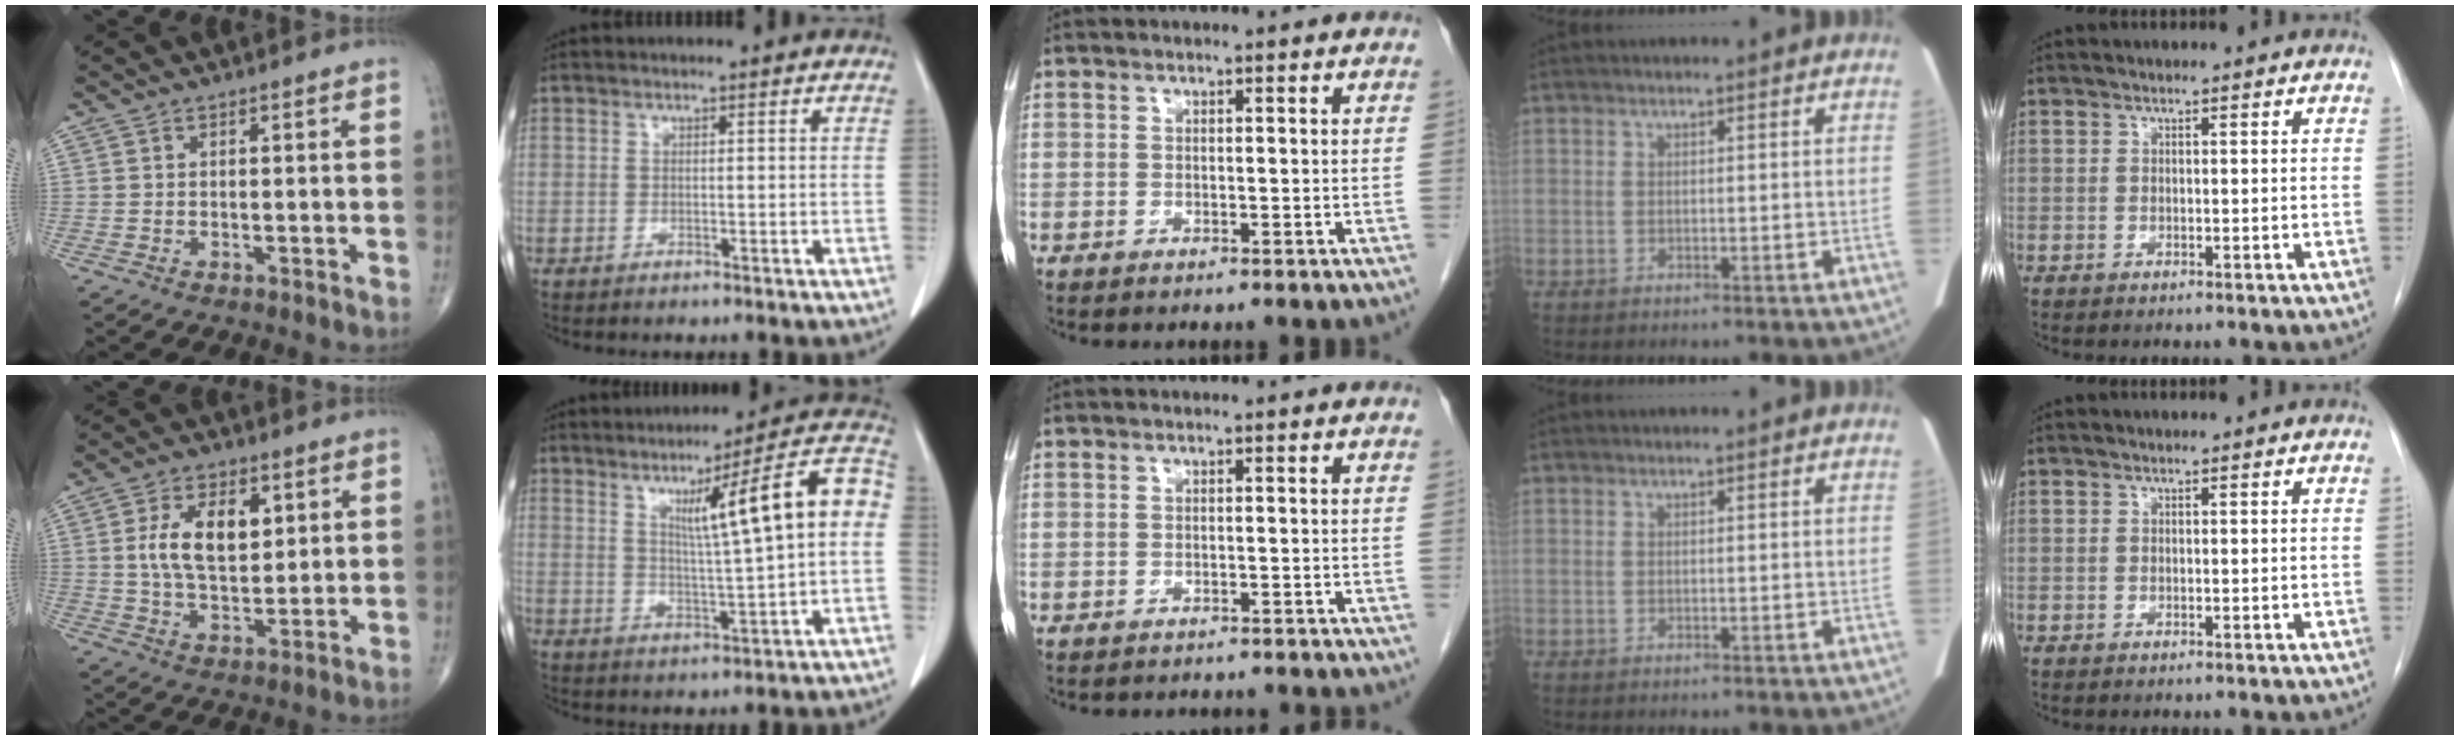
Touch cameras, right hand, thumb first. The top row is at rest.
{"thumb": {"total": 11.0, "force": [2.7, 6.1, 8.7], "torque": [-0.138, -0.008, 0.051]}, "index": {"total": 13.7, "force": [2.6, 0.0, 13.4], "torque": [-0.191, 0.021, 0.038]}, "middle": {"total": 5.0, "force": [-4.7, 1.4, 1.2], "torque": [-0.014, -0.004, -0.052]}}